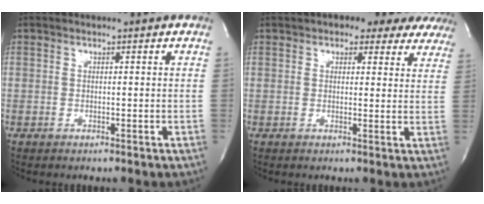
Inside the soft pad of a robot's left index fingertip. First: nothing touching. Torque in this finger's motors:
{"motor_torque": [0.22, -0.56, 0.53, 0.12]}